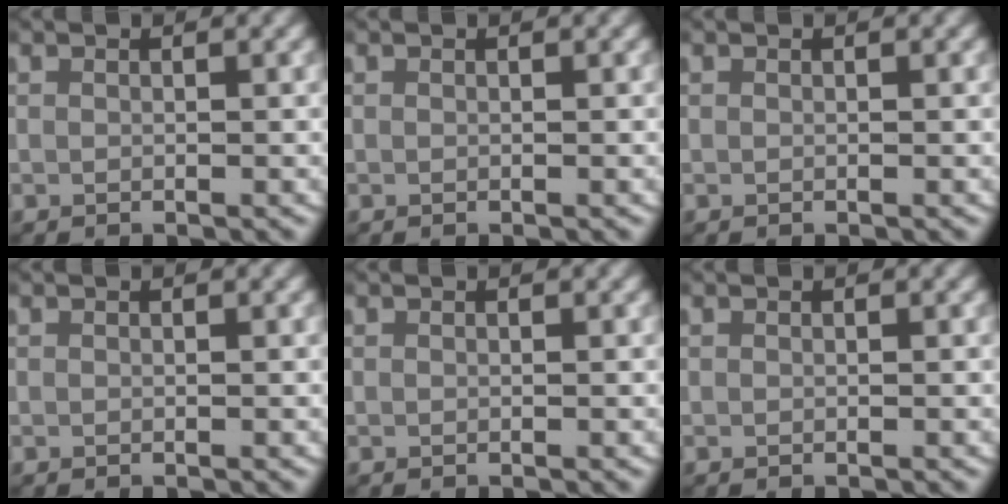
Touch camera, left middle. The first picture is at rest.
{"total": 0.0}
{"total": 0.0}
{"total": 0.0}
{"total": 0.0}
{"total": 0.0}